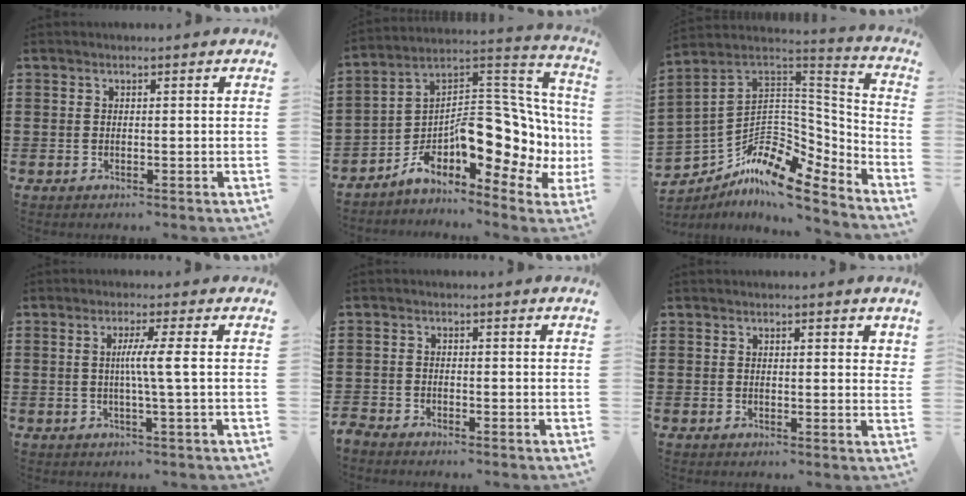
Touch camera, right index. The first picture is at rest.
{"total": 11.1, "force": [-3.0, 5.8, 9.0], "torque": [-0.128, -0.038, -0.056]}
{"total": 9.2, "force": [-5.5, 5.1, 5.3], "torque": [-0.125, -0.010, -0.108]}
{"total": 4.5, "force": [0.2, -0.6, 4.5], "torque": [-0.084, -0.007, -0.003]}
{"total": 1.8, "force": [-1.8, 0.1, -0.1], "torque": [-0.003, 0.003, -0.040]}
{"total": 1.0, "force": [0.5, 0.3, 0.8], "torque": [-0.016, 0.004, 0.009]}